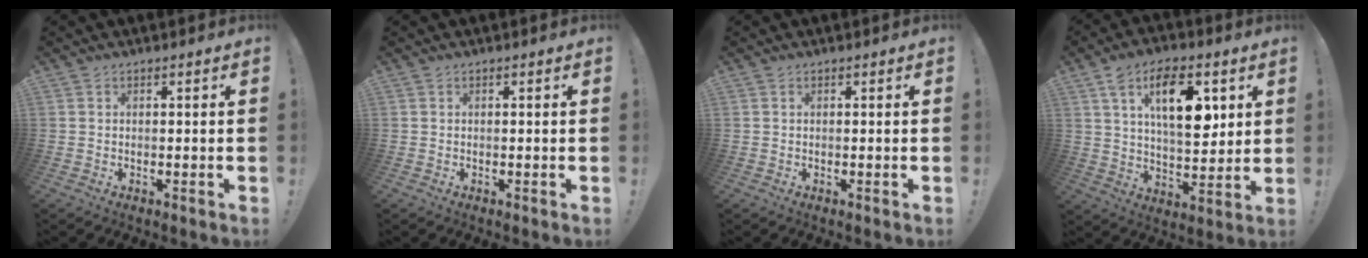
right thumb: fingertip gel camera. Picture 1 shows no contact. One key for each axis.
{"total": 0.0}
{"total": 0.0}
{"total": 16.9, "fx": 6.6, "fy": 8.6, "fz": 13.0, "tx": -0.187, "ty": -0.005, "tz": 0.111}